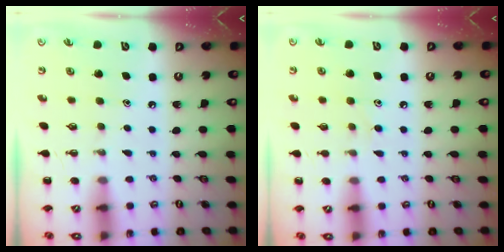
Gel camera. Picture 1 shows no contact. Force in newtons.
{"total": 5.0, "press": 4.6, "slide": 1.8}